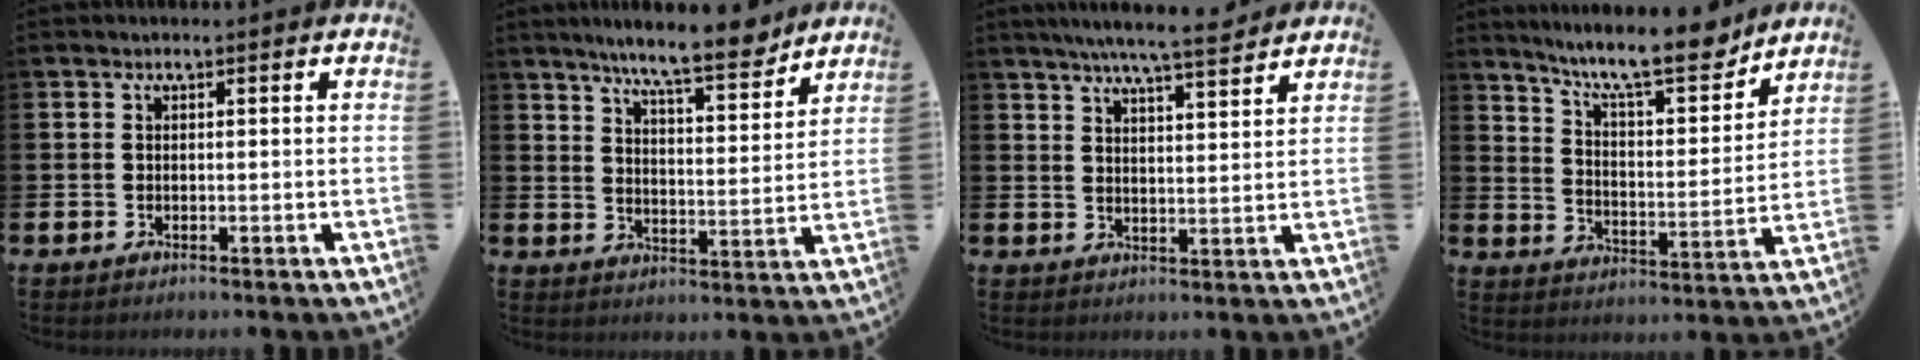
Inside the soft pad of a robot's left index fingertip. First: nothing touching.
{"total": 9.4, "force": [8.4, 1.0, 4.2], "torque": [-0.082, -0.046, 0.145]}
{"total": 6.5, "force": [6.1, 0.0, 2.4], "torque": [-0.049, -0.030, 0.104]}
{"total": 11.9, "force": [10.3, 2.2, 5.6], "torque": [-0.112, -0.066, 0.173]}